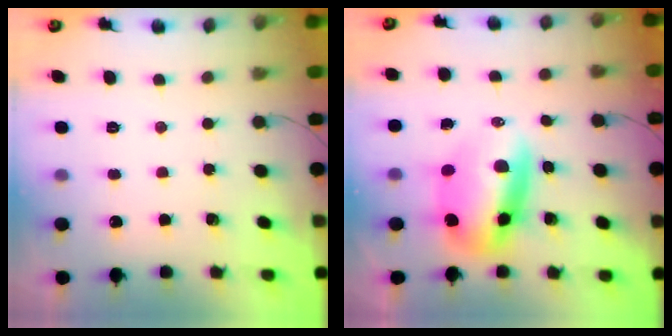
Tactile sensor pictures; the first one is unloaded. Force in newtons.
{"total": 9.7, "press": 9.4, "slide": 2.4}